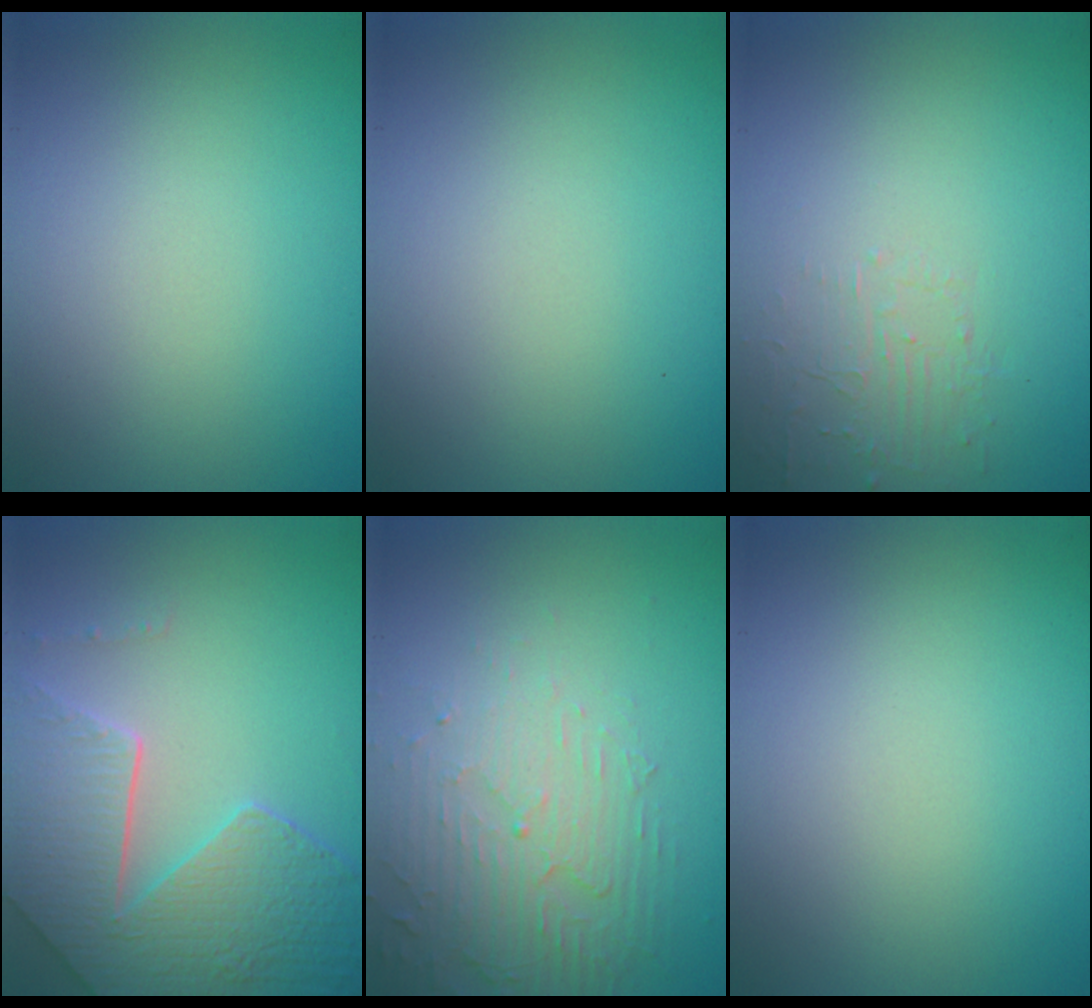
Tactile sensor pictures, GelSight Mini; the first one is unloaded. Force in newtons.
{"total": 0.0}
{"total": 1.5, "press": 0.1, "slide": 1.5}
{"total": 8.7, "press": 6.2, "slide": 6.1}
{"total": 5.0, "press": 3.4, "slide": 3.7}
{"total": 0.0}